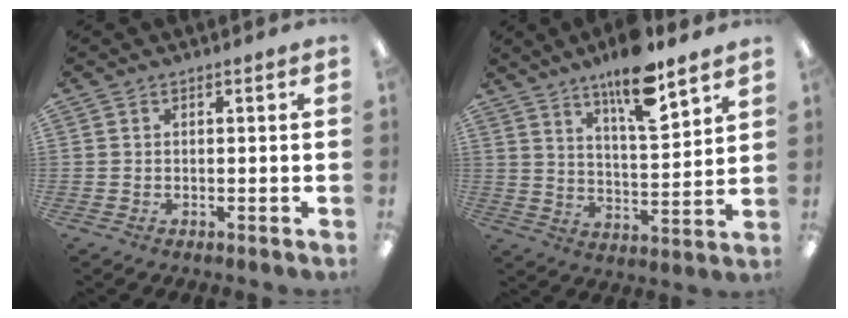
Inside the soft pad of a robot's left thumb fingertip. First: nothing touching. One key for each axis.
{"total": 13.6, "fx": 10.2, "fy": 3.3, "fz": 8.4, "tx": -0.131, "ty": -0.061, "tz": 0.171}